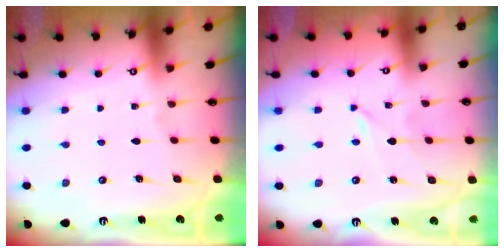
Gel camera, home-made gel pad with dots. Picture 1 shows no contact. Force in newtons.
{"total": 0.0}